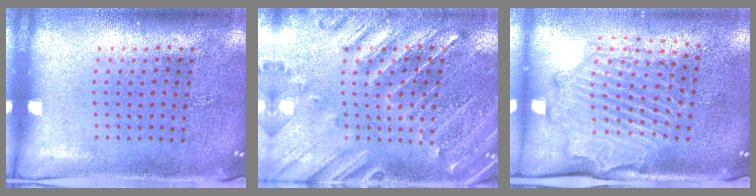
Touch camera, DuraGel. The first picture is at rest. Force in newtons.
{"total": 1.1, "press": 1.1, "slide": 0.3}
{"total": 2.2, "press": 2.2, "slide": 0.2}